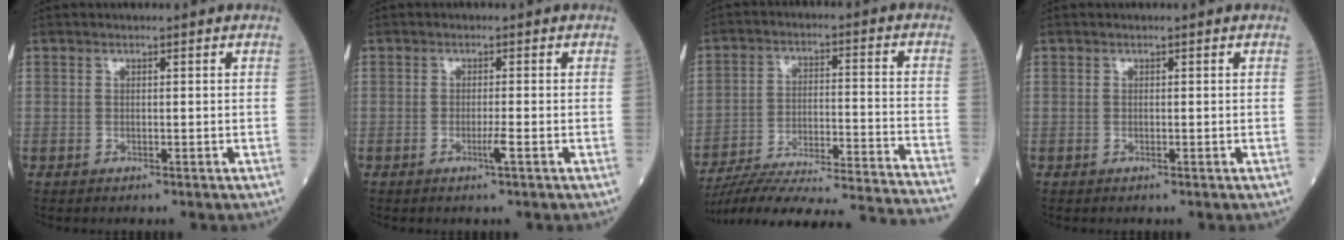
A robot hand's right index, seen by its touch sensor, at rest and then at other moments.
{"total": 1.7, "force": [-0.8, -0.3, 1.5], "torque": [-0.030, -0.004, -0.016]}
{"total": 29.9, "force": [-27.6, -0.1, 11.5], "torque": [-0.110, -0.040, -0.380]}
{"total": 0.0}